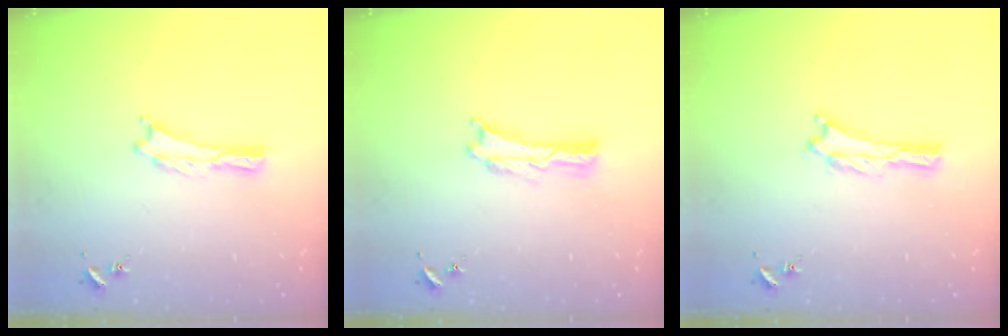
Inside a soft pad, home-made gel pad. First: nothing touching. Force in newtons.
{"total": 0.0}
{"total": 0.0}